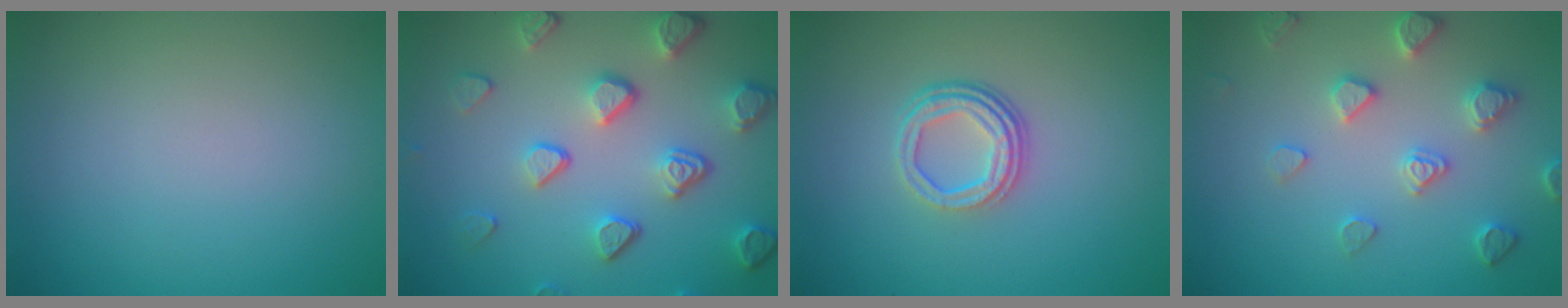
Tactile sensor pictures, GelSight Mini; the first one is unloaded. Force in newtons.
{"total": 5.2, "press": 4.1, "slide": 3.2}
{"total": 3.6, "press": 2.6, "slide": 2.4}
{"total": 3.6, "press": 3.5, "slide": 0.8}